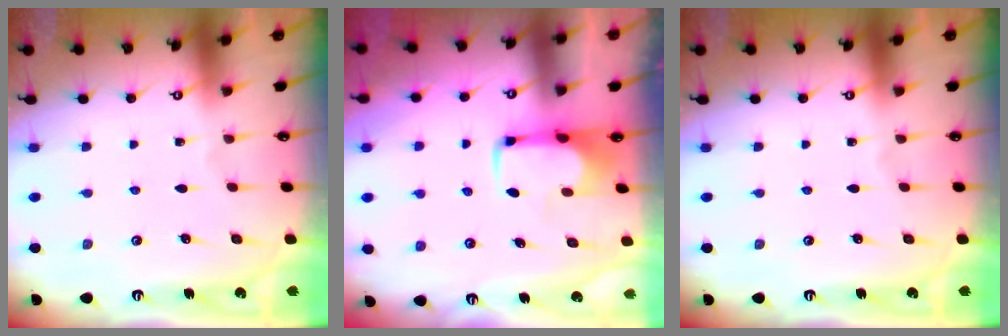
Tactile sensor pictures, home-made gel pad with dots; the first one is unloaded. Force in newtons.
{"total": 2.1, "press": 2.0, "slide": 0.4}
{"total": 0.0}